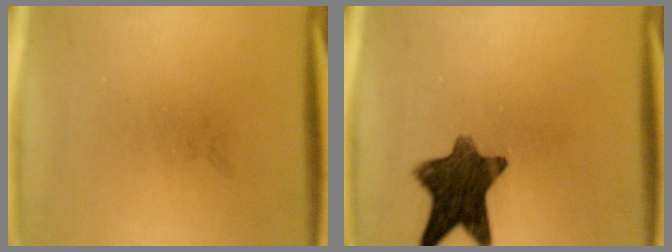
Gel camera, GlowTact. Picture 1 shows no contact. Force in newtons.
{"total": 10.7}